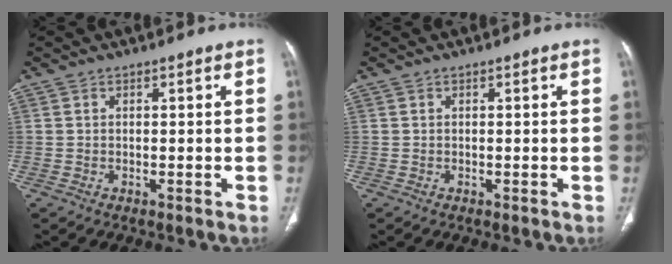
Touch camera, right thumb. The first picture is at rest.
{"total": 0.0}